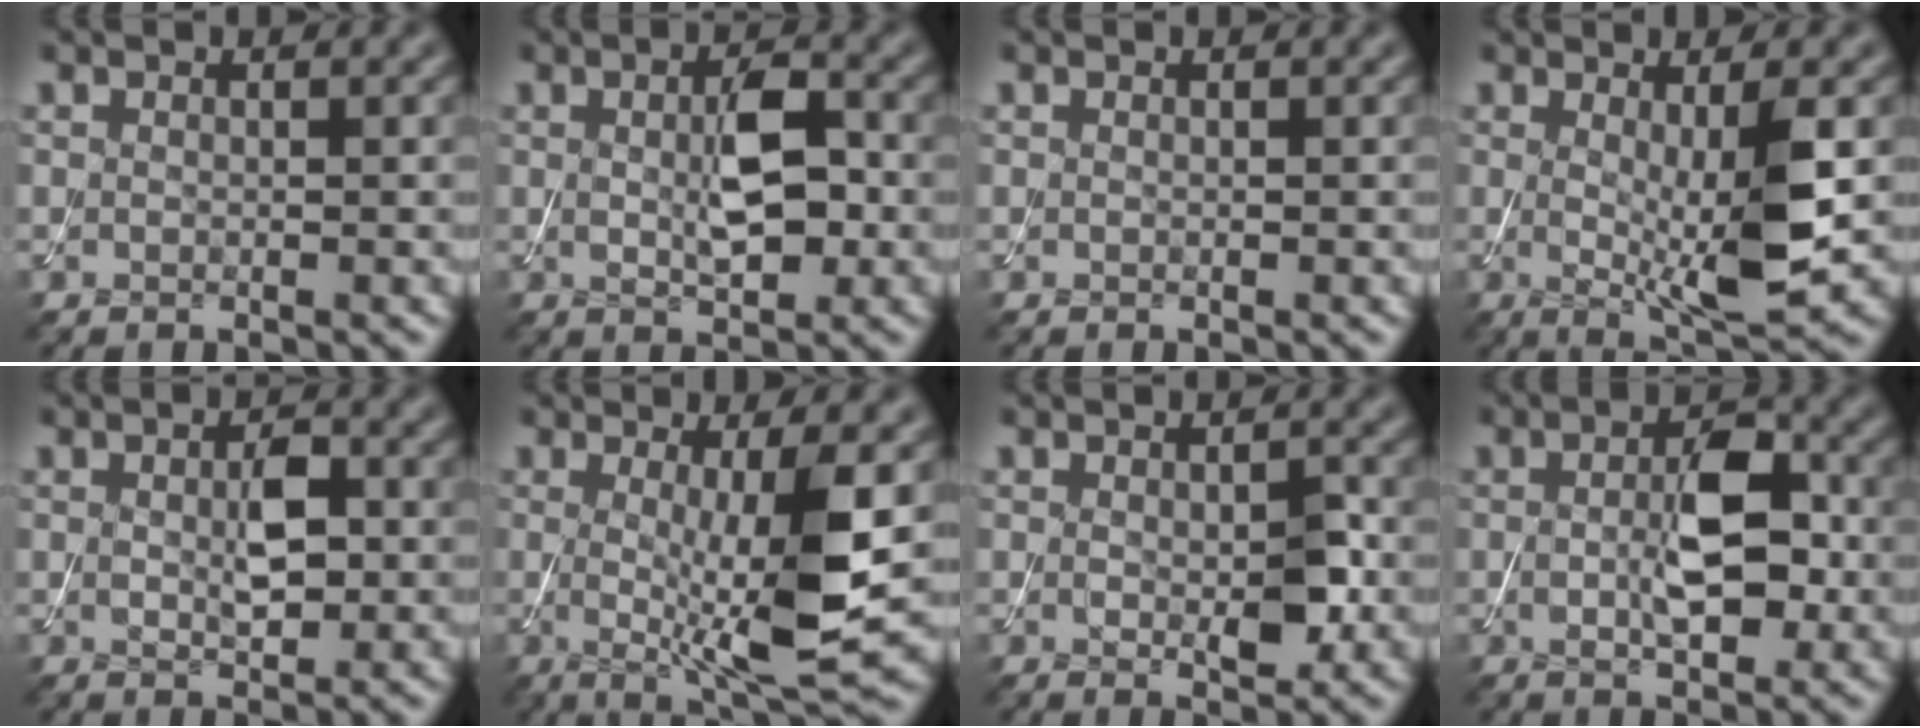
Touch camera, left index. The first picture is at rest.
{"total": 4.3, "force": [0.3, 1.9, 3.9], "torque": [-0.078, 0.000, 0.006]}
{"total": 0.0}
{"total": 5.9, "force": [0.1, 1.2, 5.8], "torque": [-0.092, -0.014, 0.006]}
{"total": 3.1, "force": [0.3, 1.5, 2.7], "torque": [-0.053, -0.002, 0.008]}
{"total": 8.1, "force": [-0.2, 1.5, 8.0], "torque": [-0.121, -0.020, 0.003]}
{"total": 3.0, "force": [-0.2, 1.4, 2.6], "torque": [-0.045, -0.008, 0.000]}
{"total": 5.4, "force": [-0.1, 2.5, 4.8], "torque": [-0.087, 0.000, -0.003]}